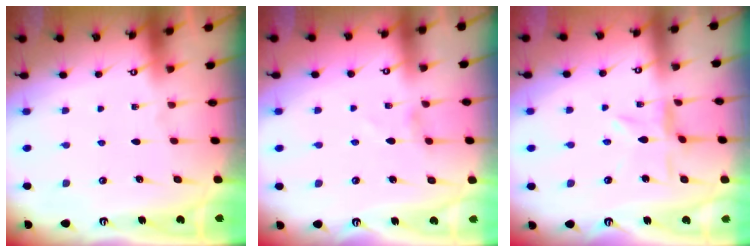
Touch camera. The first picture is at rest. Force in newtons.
{"total": 0.0}
{"total": 4.3, "press": 4.3, "slide": 0.4}